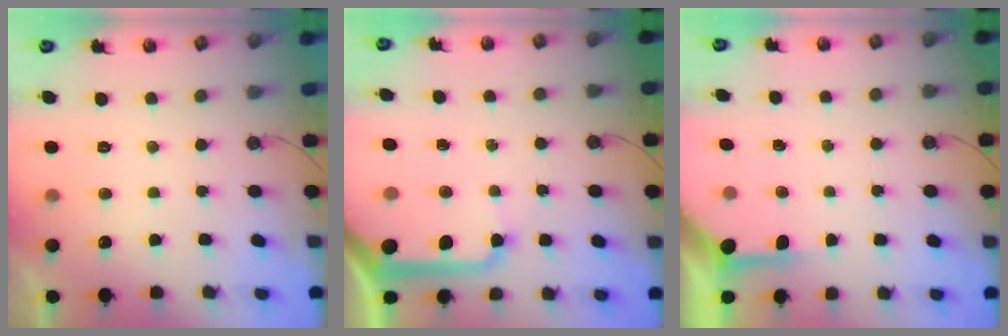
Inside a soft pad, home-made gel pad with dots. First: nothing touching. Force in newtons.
{"total": 13.8, "press": 13.7, "slide": 1.7}
{"total": 3.9, "press": 3.9, "slide": 0.4}